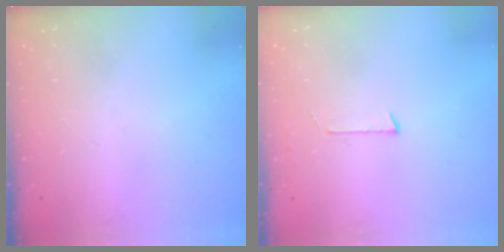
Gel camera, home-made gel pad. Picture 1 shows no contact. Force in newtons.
{"total": 2.7, "press": 2.7, "slide": 0.2}